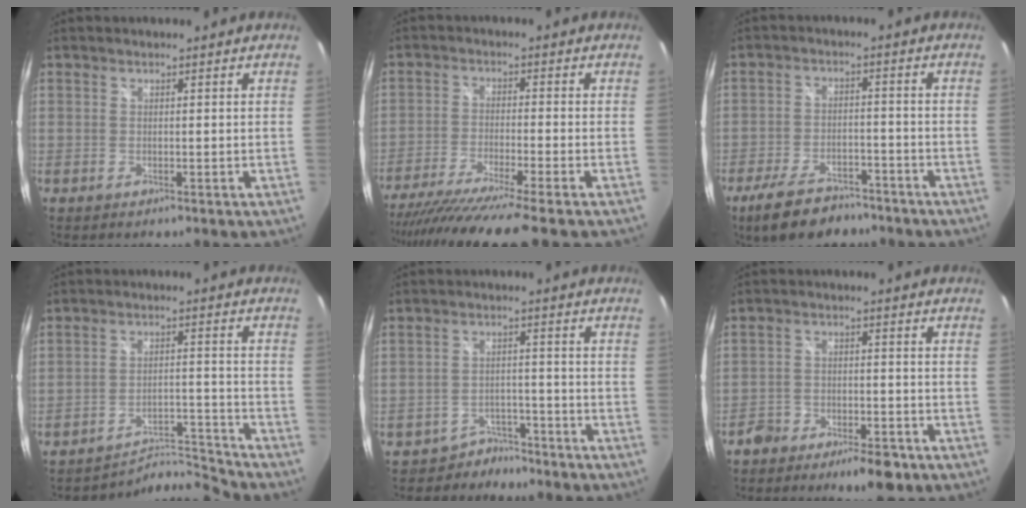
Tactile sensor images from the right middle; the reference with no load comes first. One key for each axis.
{"total": 13.4, "fx": -11.3, "fy": -1.9, "fz": 6.9, "tx": -0.137, "ty": -0.045, "tz": -0.190}
{"total": 11.0, "fx": -8.2, "fy": 4.7, "fz": 5.6, "tx": -0.129, "ty": -0.007, "tz": -0.136}
{"total": 6.7, "fx": -6.5, "fy": -1.0, "fz": -1.1, "tx": 0.007, "ty": 0.021, "tz": -0.112}
{"total": 4.6, "fx": -3.9, "fy": 2.5, "fz": -0.5, "tx": 0.007, "ty": 0.021, "tz": -0.061}
{"total": 7.6, "fx": -6.0, "fy": 3.1, "fz": 3.6, "tx": -0.088, "ty": 0.008, "tz": -0.095}